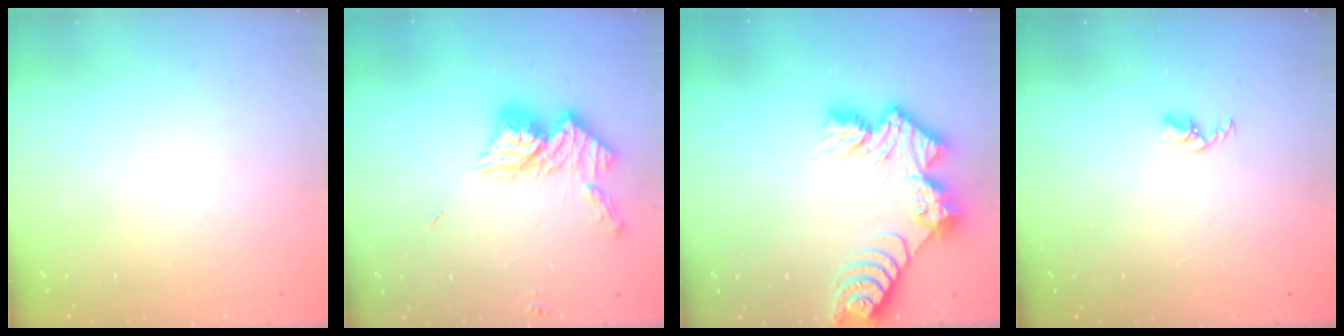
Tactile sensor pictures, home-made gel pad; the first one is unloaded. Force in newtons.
{"total": 13.6, "press": 13.6, "slide": 1.1}
{"total": 12.0, "press": 12.0, "slide": 1.0}
{"total": 2.5, "press": 2.5, "slide": 0.4}